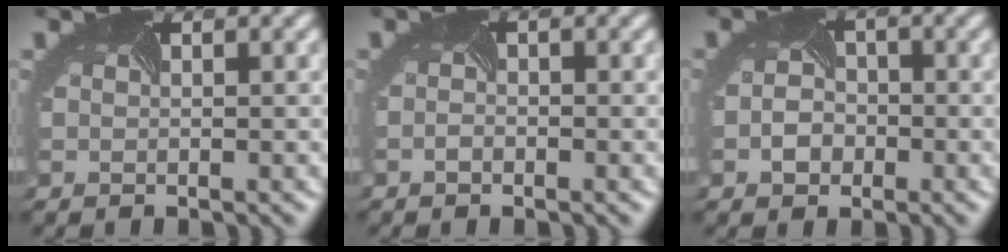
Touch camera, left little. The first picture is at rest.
{"total": 0.7, "force": [-0.7, 0.1, 0.2], "torque": [-0.005, -0.002, -0.009]}
{"total": 2.0, "force": [-1.0, 1.5, 0.9], "torque": [-0.018, -0.001, -0.020]}